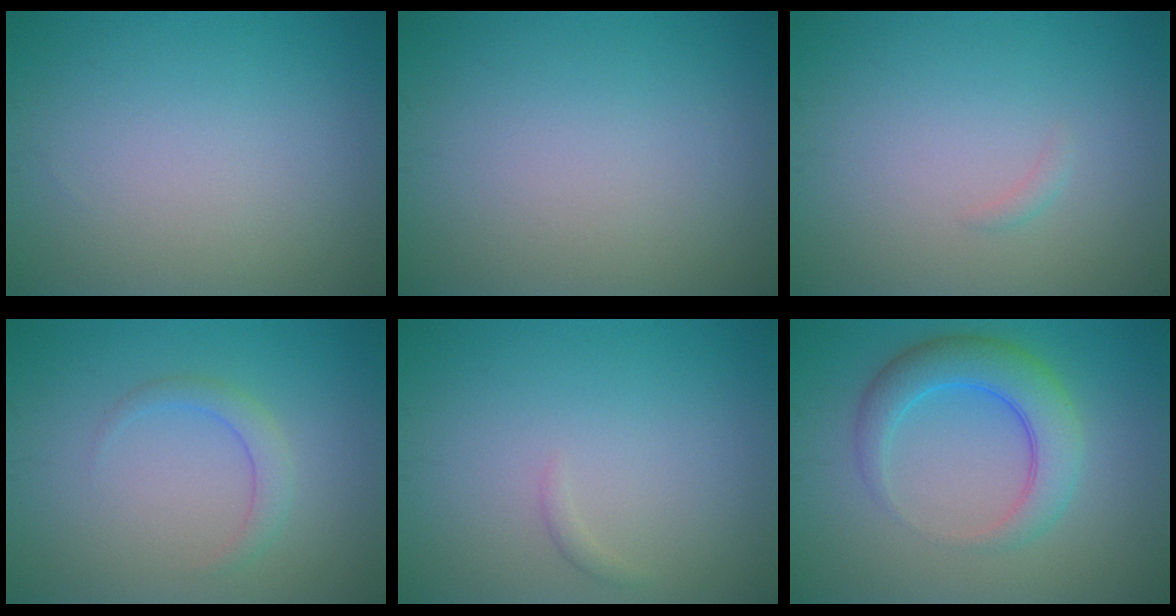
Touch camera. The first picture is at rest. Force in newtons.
{"total": 0.0}
{"total": 0.5, "press": 0.5, "slide": 0.1}
{"total": 1.8, "press": 1.8, "slide": 0.1}
{"total": 0.6, "press": 0.6, "slide": 0.1}
{"total": 5.1, "press": 5.1, "slide": 0.2}